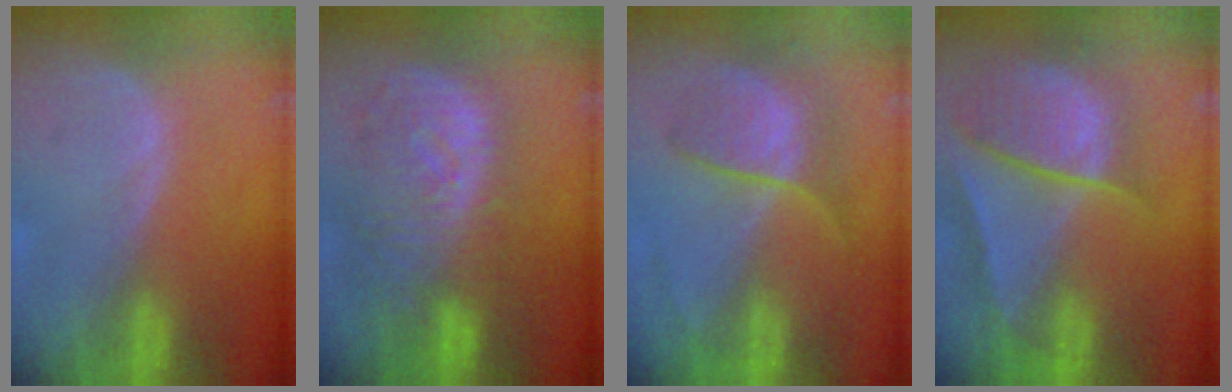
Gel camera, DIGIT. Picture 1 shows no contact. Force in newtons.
{"total": 10.9, "press": 9.6, "slide": 5.1}
{"total": 6.3, "press": 6.3, "slide": 0.7}
{"total": 10.1, "press": 8.3, "slide": 5.7}